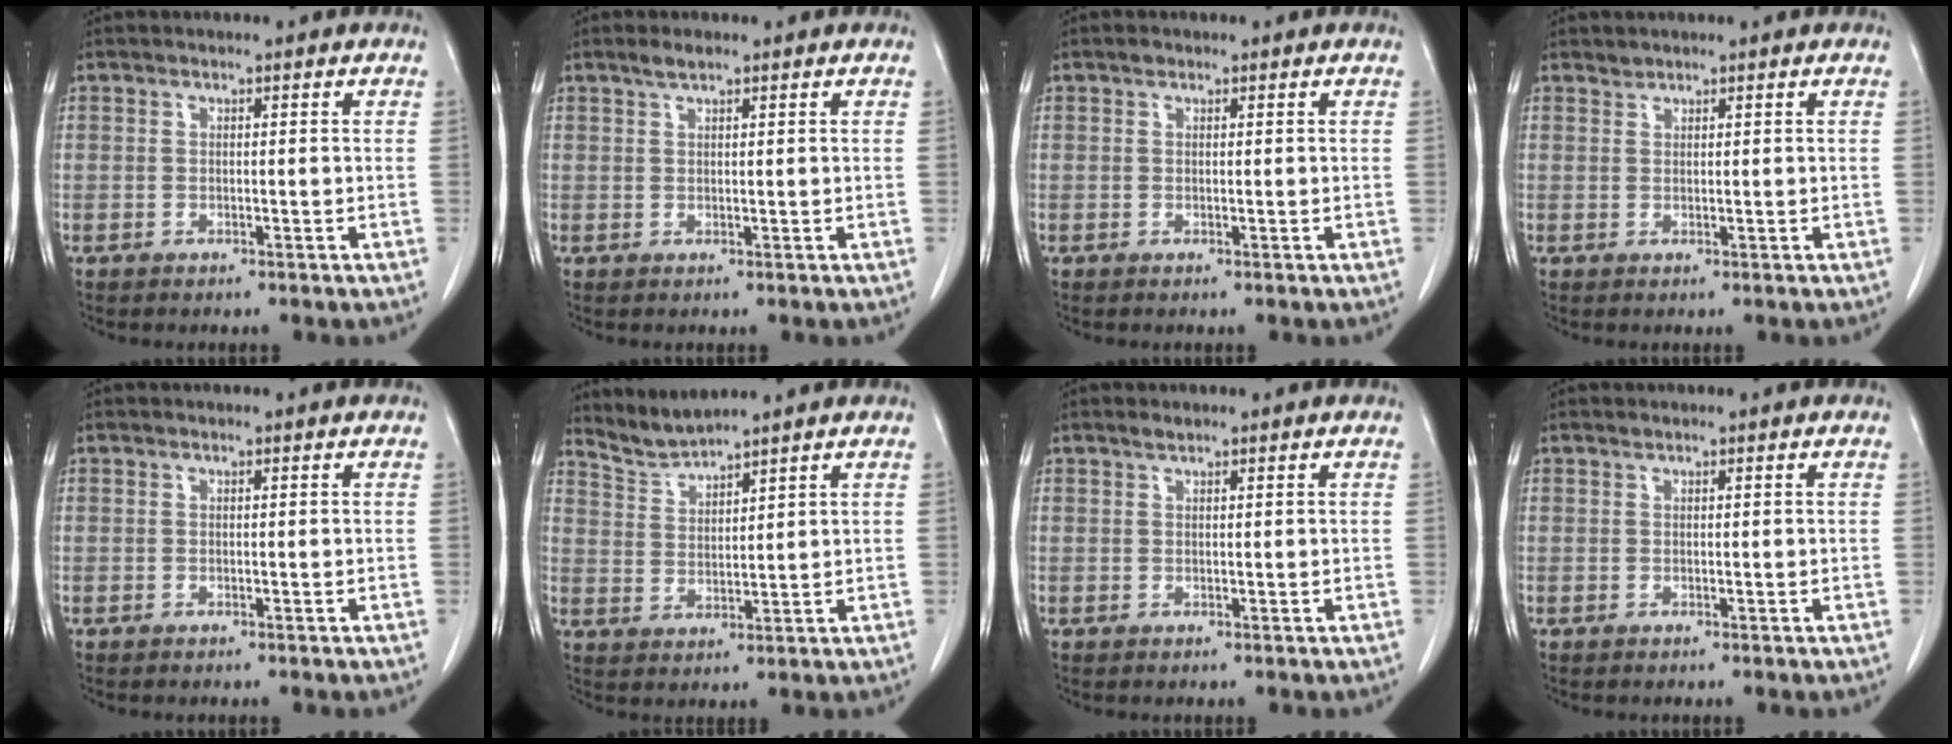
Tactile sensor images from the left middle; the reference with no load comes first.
{"total": 1.7, "force": [1.3, 0.3, 1.0], "torque": [-0.024, 0.004, 0.027]}
{"total": 0.6, "force": [0.4, 0.3, 0.2], "torque": [-0.005, 0.002, 0.006]}
{"total": 0.7, "force": [0.7, 0.1, -0.2], "torque": [0.000, -0.002, 0.013]}
{"total": 0.0}
{"total": 4.1, "force": [4.0, -0.9, -0.3], "torque": [-0.002, -0.006, 0.089]}
{"total": 0.8, "force": [0.7, 0.1, 0.3], "torque": [-0.012, 0.000, 0.015]}
{"total": 0.0}